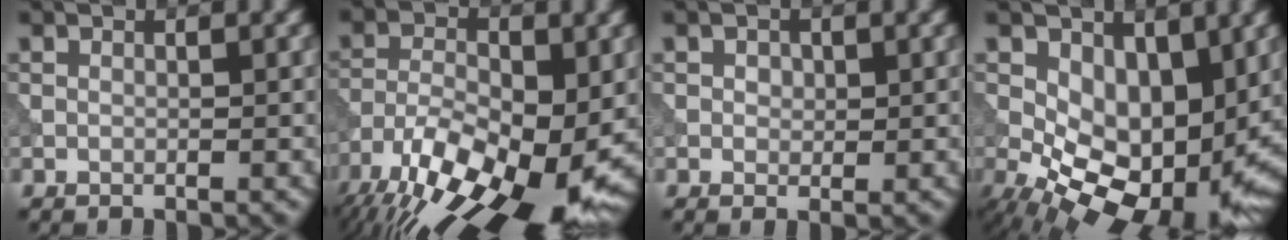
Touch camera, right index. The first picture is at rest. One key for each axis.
{"total": 15.6, "fx": -8.4, "fy": 6.8, "fz": 11.2, "tx": -0.210, "ty": -0.021, "tz": -0.132}
{"total": 1.2, "fx": 0.3, "fy": 0.9, "fz": 0.8, "tx": -0.013, "ty": -0.003, "tz": 0.004}
{"total": 10.3, "fx": -0.4, "fy": 6.2, "fz": 8.1, "tx": -0.133, "ty": -0.031, "tz": 0.000}